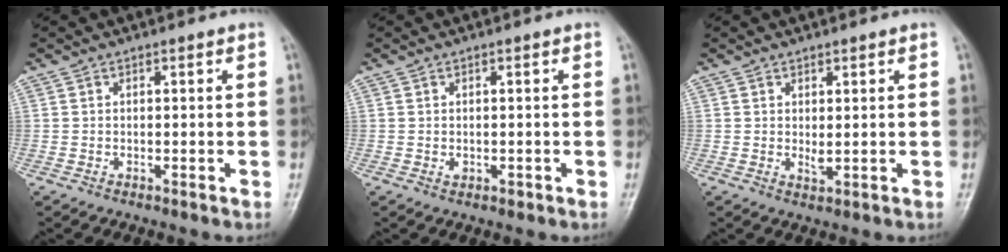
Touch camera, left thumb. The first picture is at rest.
{"total": 1.2, "force": [-0.2, 0.9, 0.7], "torque": [-0.008, 0.000, 0.000]}
{"total": 1.5, "force": [0.4, 0.6, 1.3], "torque": [-0.020, -0.007, 0.010]}